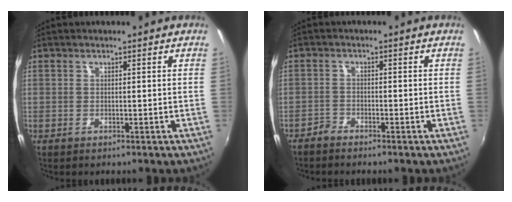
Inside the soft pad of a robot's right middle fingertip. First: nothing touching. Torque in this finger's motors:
{"motor_torque": [-0.22, -0.18, -0.02, -0.01]}